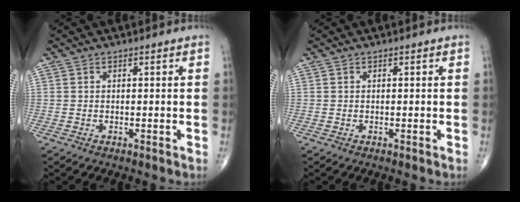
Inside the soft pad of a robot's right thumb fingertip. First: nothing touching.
{"total": 0.0}